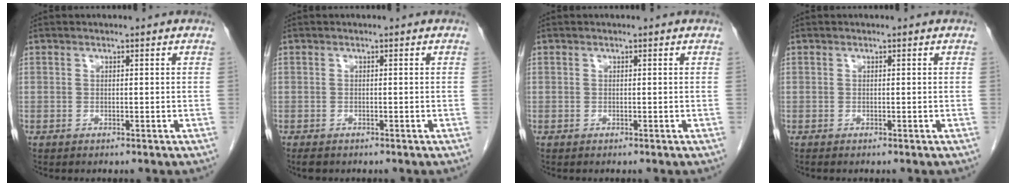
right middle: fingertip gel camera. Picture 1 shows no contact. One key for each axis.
{"total": 1.5, "fx": -1.2, "fy": 0.7, "fz": 0.7, "tx": -0.017, "ty": -0.003, "tz": -0.016}
{"total": 0.5, "fx": -0.4, "fy": 0.0, "fz": 0.3, "tx": -0.002, "ty": 0.001, "tz": -0.003}
{"total": 0.0}